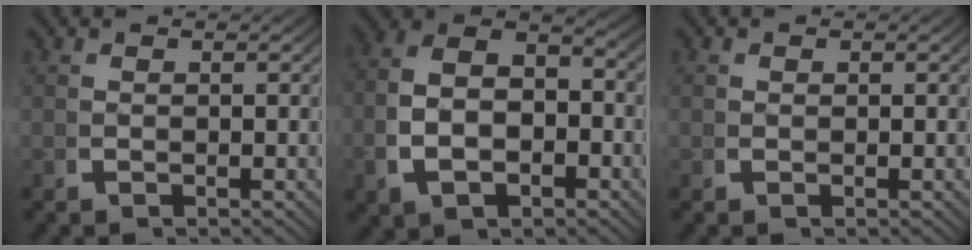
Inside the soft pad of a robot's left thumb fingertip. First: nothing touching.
{"total": 9.0, "force": [-0.5, 6.5, 6.3], "torque": [-0.115, -0.014, -0.005]}
{"total": 0.6, "force": [0.3, 0.6, 0.1], "torque": [-0.004, -0.005, 0.005]}